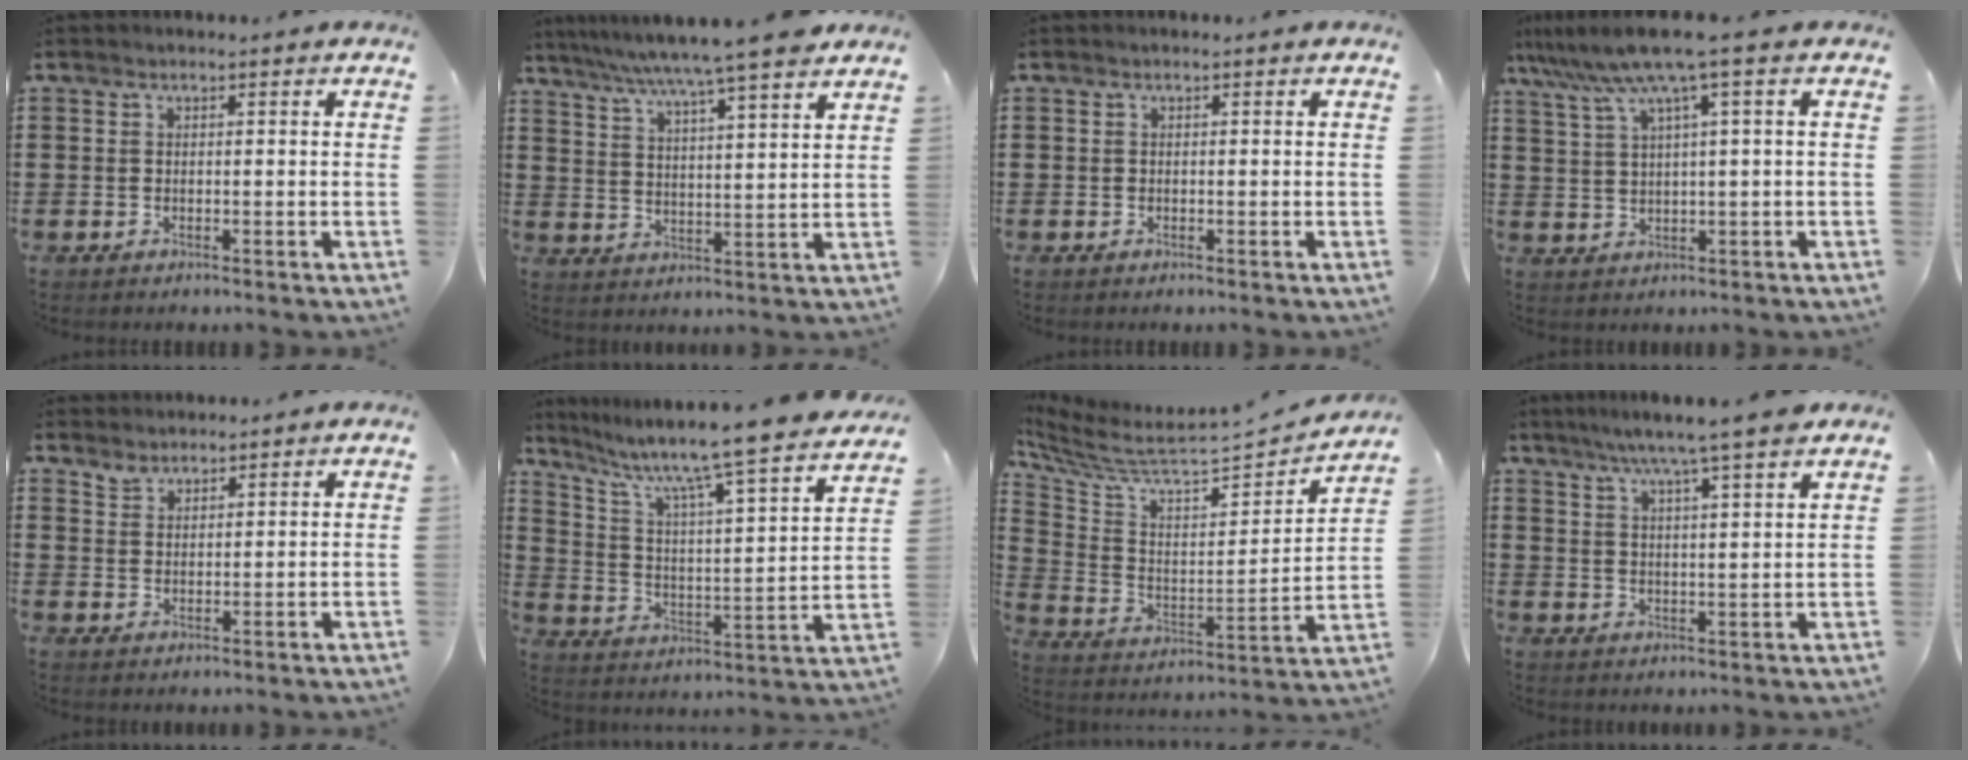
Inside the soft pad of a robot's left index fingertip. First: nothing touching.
{"total": 7.2, "force": [6.3, -1.1, 3.5], "torque": [-0.089, -0.039, 0.104]}
{"total": 0.0}
{"total": 7.5, "force": [3.7, -0.4, 6.5], "torque": [-0.149, -0.023, 0.059]}
{"total": 2.5, "force": [2.3, 0.8, -0.2], "torque": [-0.003, -0.002, 0.047]}
{"total": 8.8, "force": [7.4, -0.4, 4.7], "torque": [-0.124, -0.064, 0.113]}
{"total": 5.3, "force": [4.7, 0.7, 2.4], "torque": [-0.077, -0.055, 0.074]}
{"total": 6.4, "force": [5.4, -1.1, 3.3], "torque": [-0.080, -0.021, 0.092]}